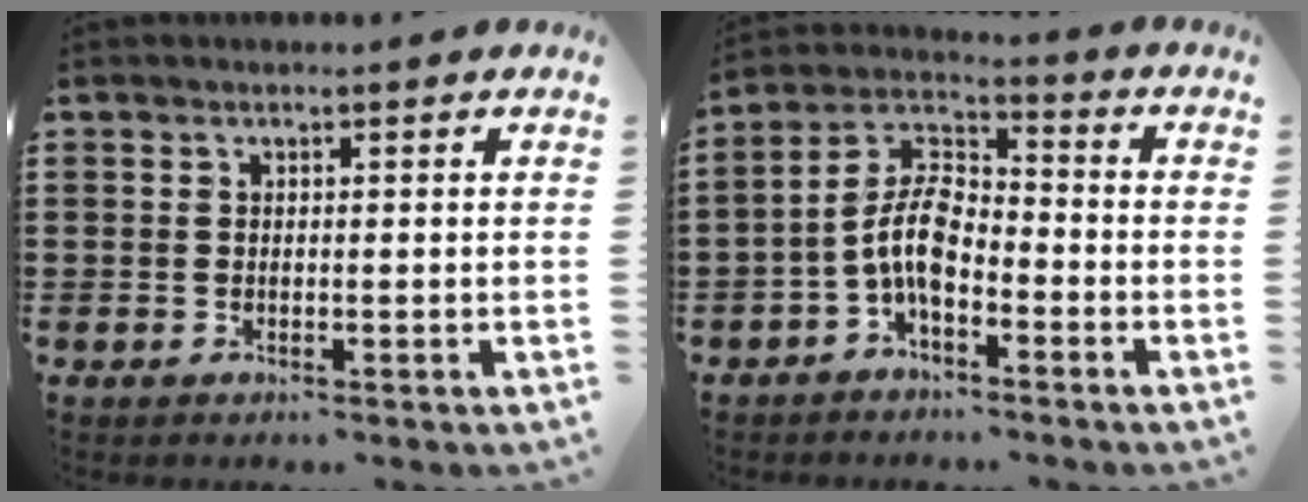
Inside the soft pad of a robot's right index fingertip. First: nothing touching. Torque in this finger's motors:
{"motor_torque": [2.14, 0.00, 1.05, 0.21]}